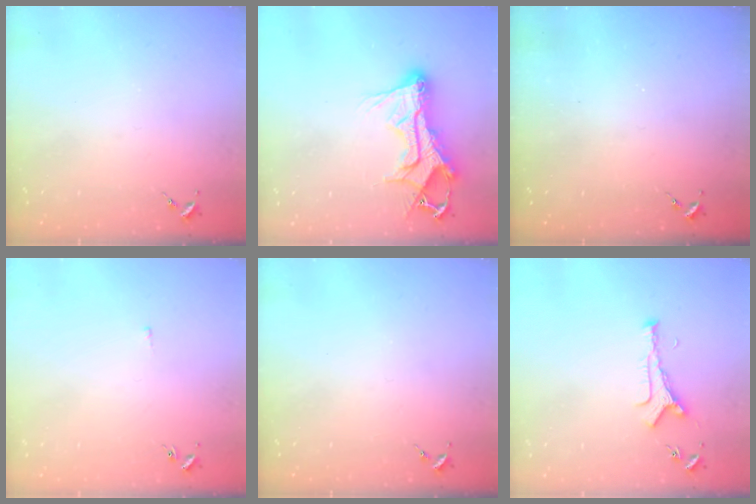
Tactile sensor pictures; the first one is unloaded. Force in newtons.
{"total": 16.4, "press": 16.3, "slide": 1.3}
{"total": 0.0}
{"total": 2.0, "press": 1.9, "slide": 0.4}
{"total": 0.0}
{"total": 5.1, "press": 5.0, "slide": 0.7}